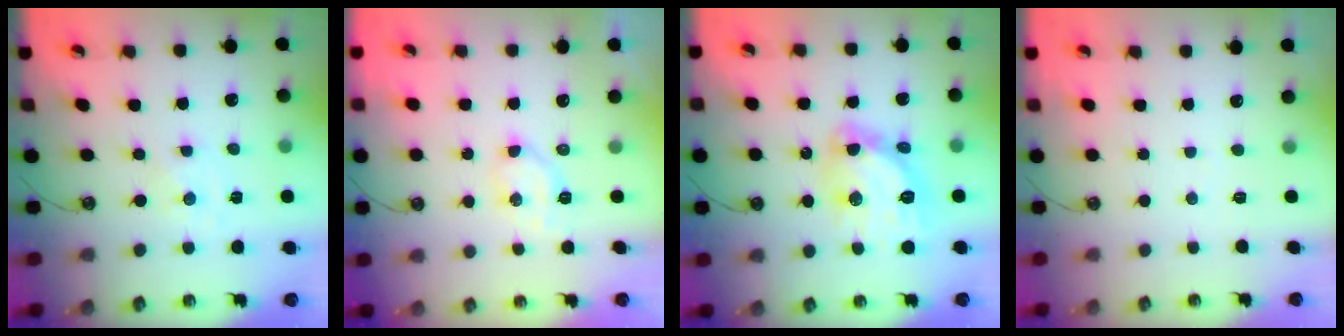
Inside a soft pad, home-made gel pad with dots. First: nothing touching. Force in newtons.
{"total": 5.0, "press": 4.9, "slide": 0.5}
{"total": 13.9, "press": 13.9, "slide": 1.3}
{"total": 2.6, "press": 2.6, "slide": 0.4}